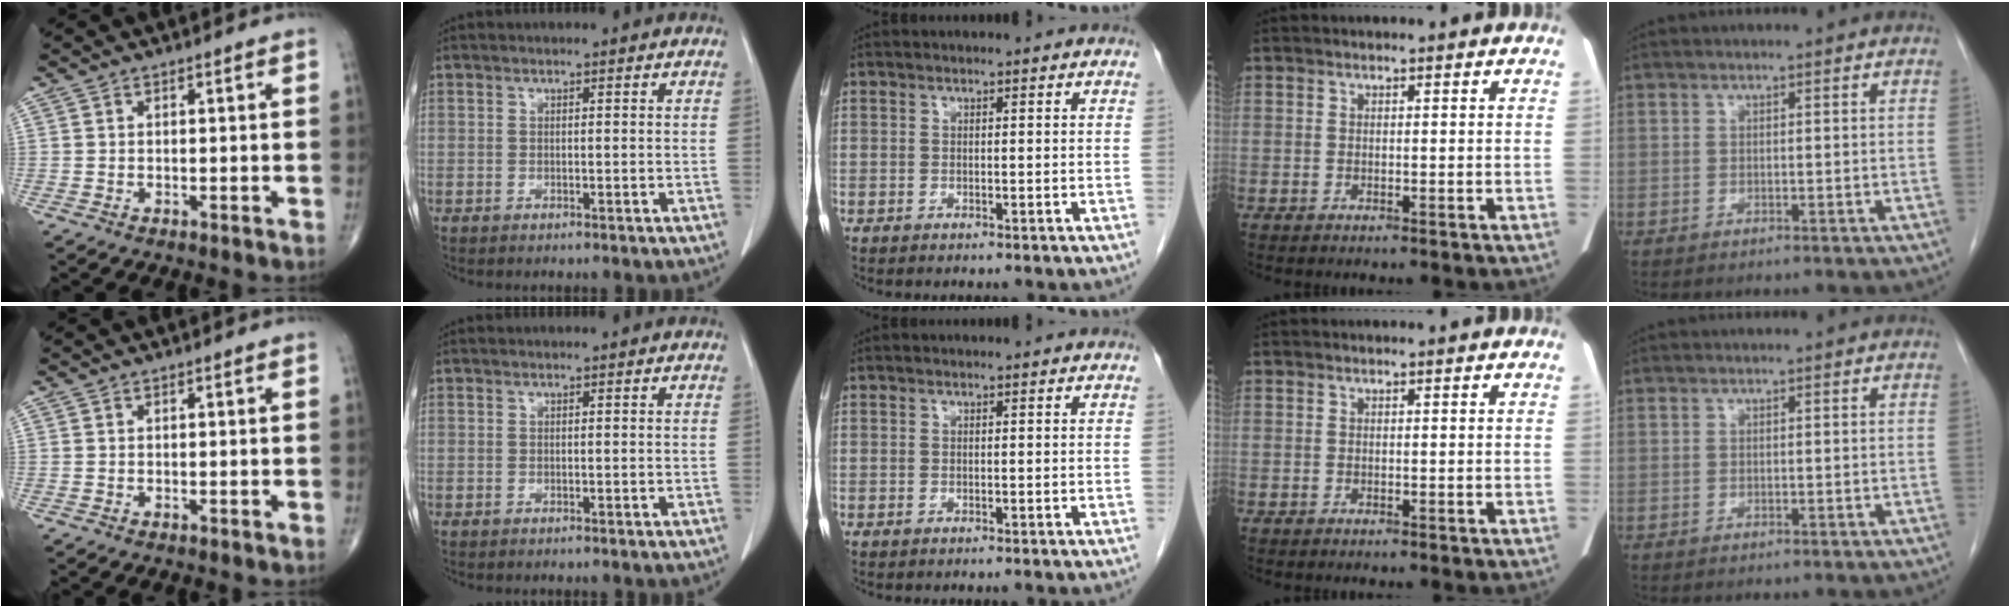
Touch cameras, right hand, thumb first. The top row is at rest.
{}